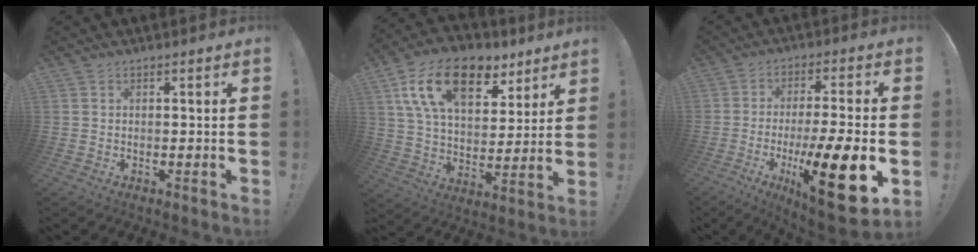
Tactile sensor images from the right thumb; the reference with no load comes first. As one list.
[{"total": 20.3, "force": [10.8, 11.4, 13.0], "torque": [-0.217, -0.046, 0.194]}, {"total": 20.0, "force": [-6.8, 4.5, 18.2], "torque": [-0.279, 0.028, -0.097]}]